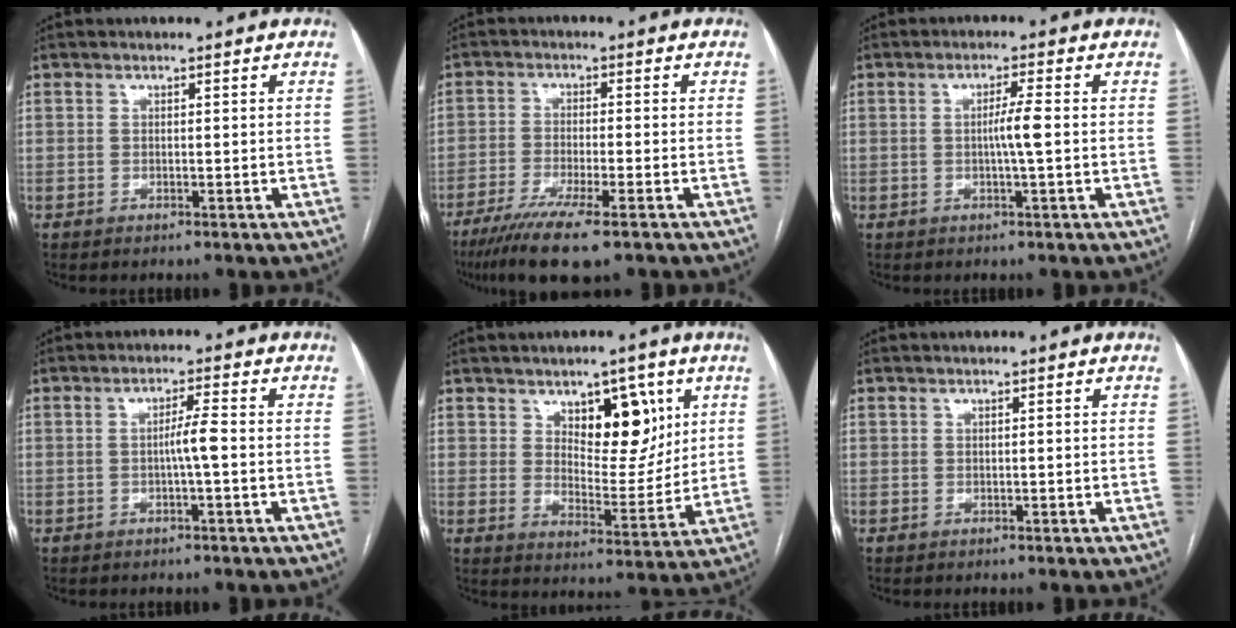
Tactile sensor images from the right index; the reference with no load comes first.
{"total": 10.6, "force": [-7.4, 0.8, 7.6], "torque": [-0.126, -0.026, -0.118]}
{"total": 3.3, "force": [-0.2, -0.4, 3.3], "torque": [-0.058, -0.001, -0.004]}
{"total": 3.1, "force": [-0.5, -0.2, 3.1], "torque": [-0.051, 0.001, -0.010]}
{"total": 9.7, "force": [4.6, 4.5, 7.3], "torque": [-0.101, 0.001, 0.078]}
{"total": 0.0}